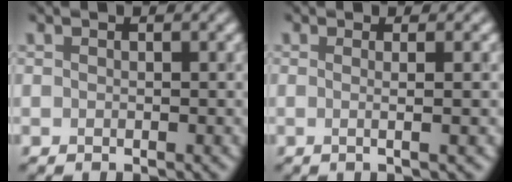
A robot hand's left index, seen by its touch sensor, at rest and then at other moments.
{"total": 2.1, "force": [0.0, 0.3, 2.0], "torque": [-0.032, 0.006, -0.004]}